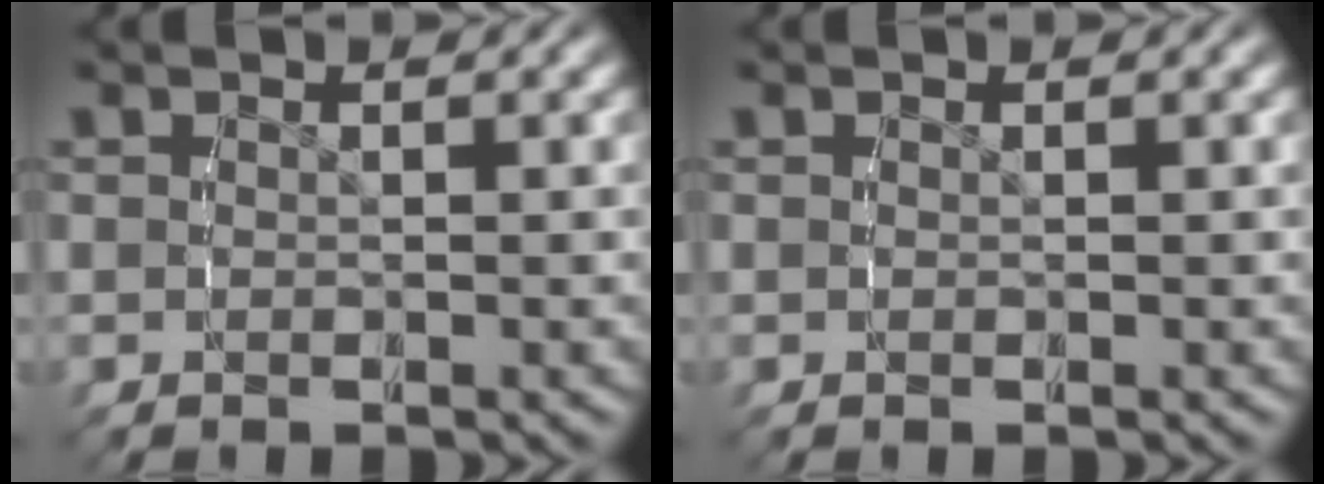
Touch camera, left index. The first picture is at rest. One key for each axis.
{"total": 0.0}